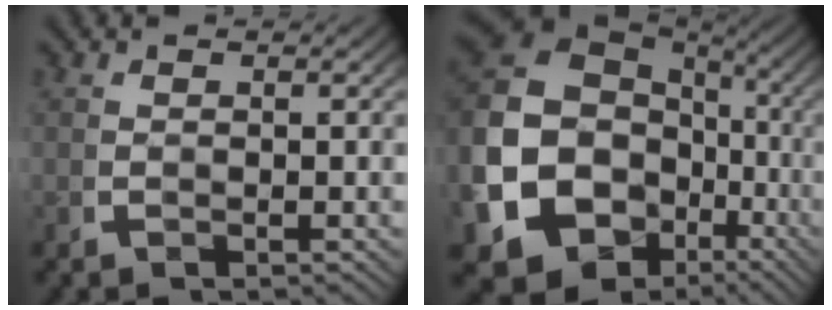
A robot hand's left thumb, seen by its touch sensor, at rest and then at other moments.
{"total": 16.1, "force": [-3.7, 12.3, 9.7], "torque": [-0.207, -0.064, -0.037]}